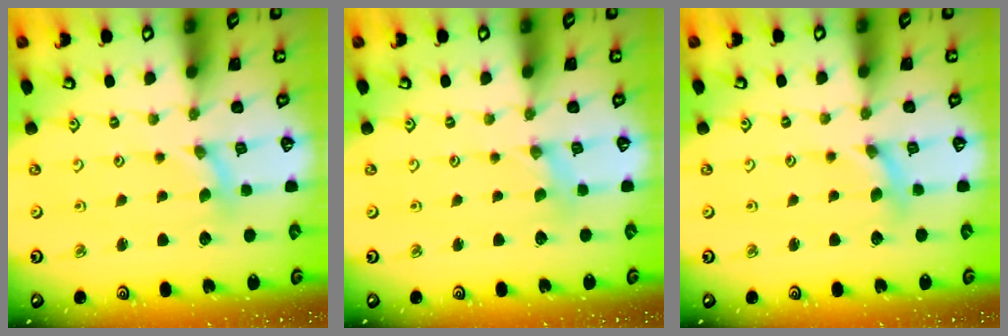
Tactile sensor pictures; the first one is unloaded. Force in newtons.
{"total": 0.0}
{"total": 1.7, "press": 1.7, "slide": 0.2}